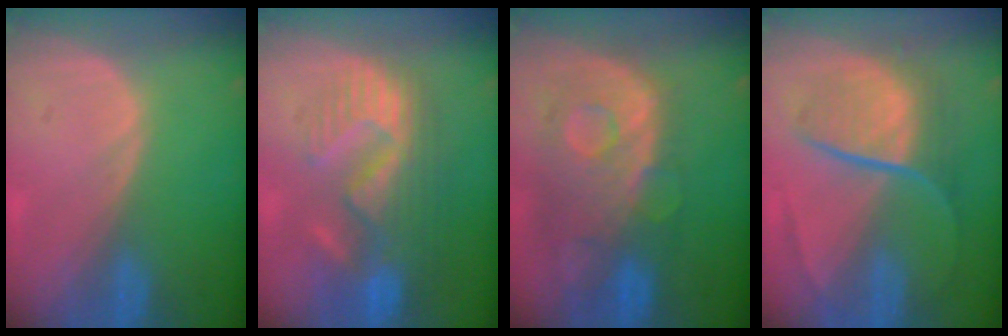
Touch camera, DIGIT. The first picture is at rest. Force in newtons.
{"total": 11.1, "press": 9.8, "slide": 5.2}
{"total": 11.3, "press": 9.8, "slide": 5.7}
{"total": 9.3, "press": 7.7, "slide": 5.2}